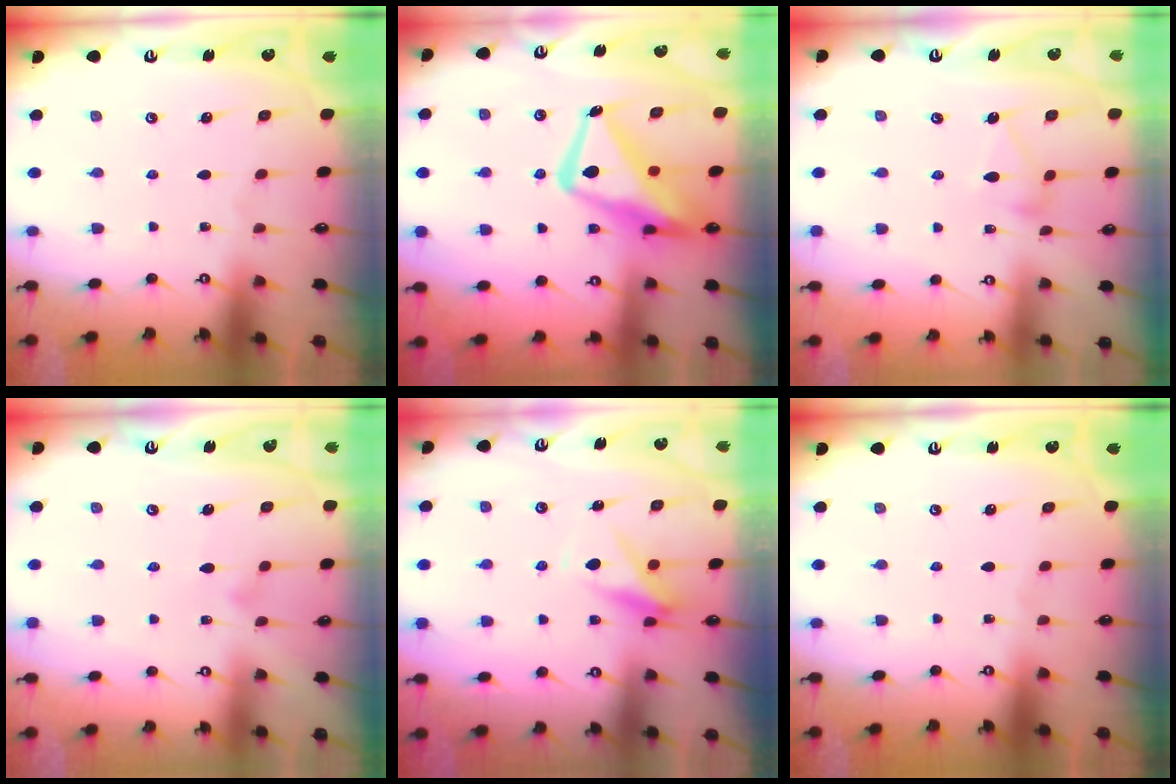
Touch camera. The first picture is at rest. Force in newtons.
{"total": 17.2, "press": 17.2, "slide": 1.6}
{"total": 8.9, "press": 8.9, "slide": 0.4}
{"total": 7.7, "press": 7.7, "slide": 0.2}
{"total": 7.1, "press": 7.0, "slide": 1.3}
{"total": 0.0}